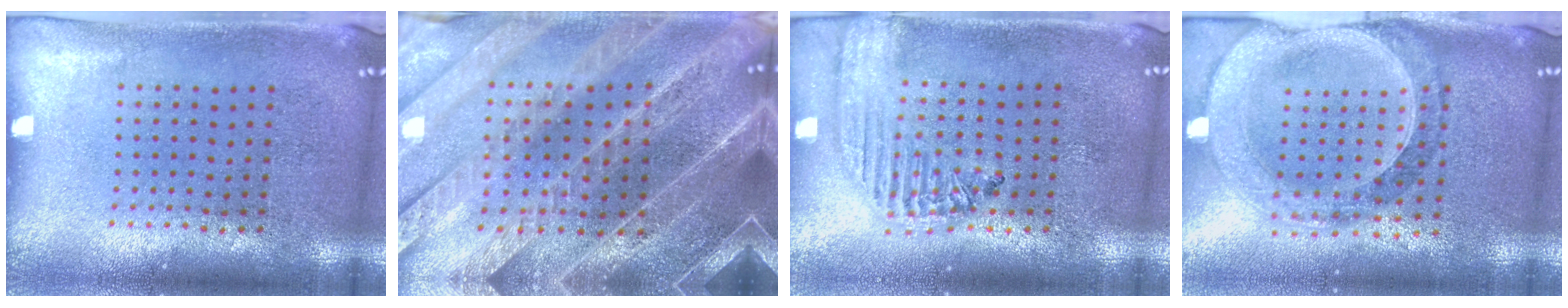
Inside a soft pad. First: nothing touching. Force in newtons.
{"total": 4.0, "press": 3.7, "slide": 1.4}
{"total": 1.8, "press": 1.7, "slide": 0.6}
{"total": 1.4, "press": 1.4, "slide": 0.3}